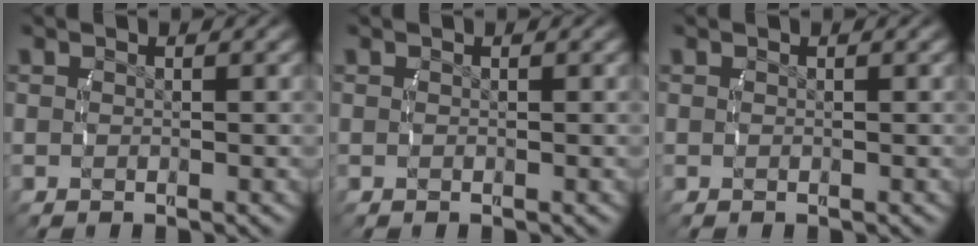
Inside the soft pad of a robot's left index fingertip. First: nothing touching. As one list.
[{"total": 0.0}, {"total": 0.0}]